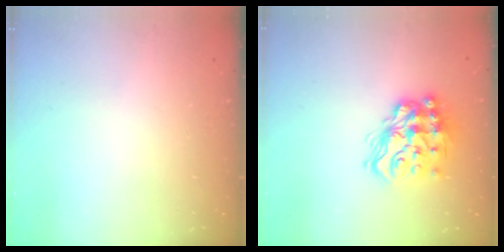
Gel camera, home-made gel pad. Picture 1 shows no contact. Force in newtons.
{"total": 17.4, "press": 17.4, "slide": 1.2}